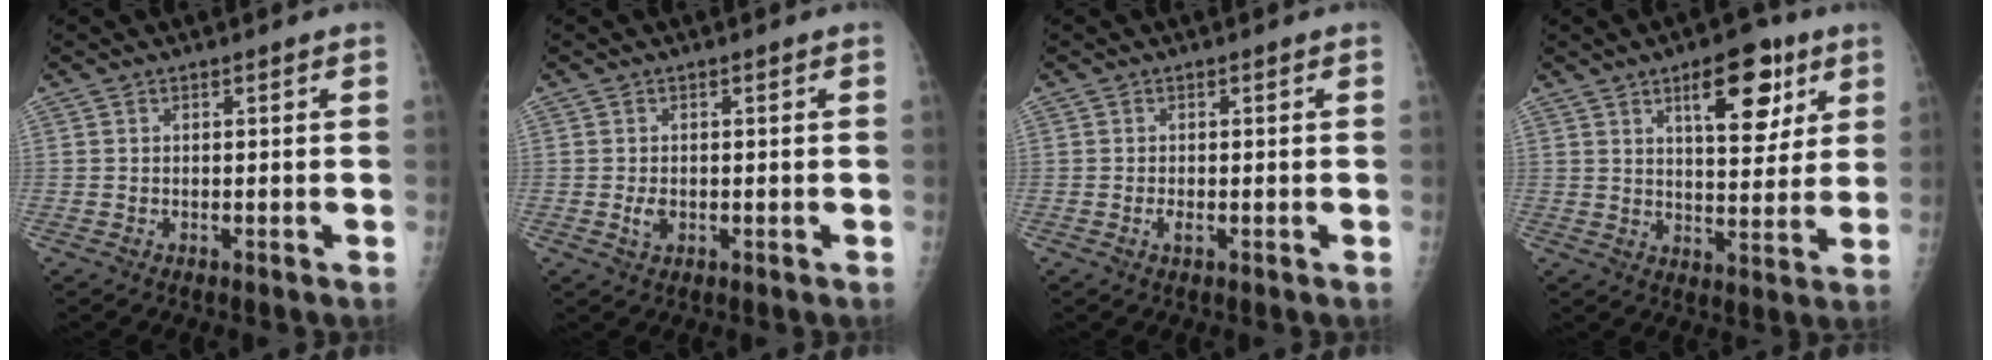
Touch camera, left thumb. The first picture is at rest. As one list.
[{"total": 2.0, "force": [-0.4, 1.3, 1.4], "torque": [-0.025, -0.001, -0.006]}, {"total": 1.1, "force": [-0.3, 0.5, 1.0], "torque": [-0.023, 0.000, -0.008]}, {"total": 12.5, "force": [6.2, 5.5, 9.3], "torque": [-0.098, -0.027, 0.089]}]